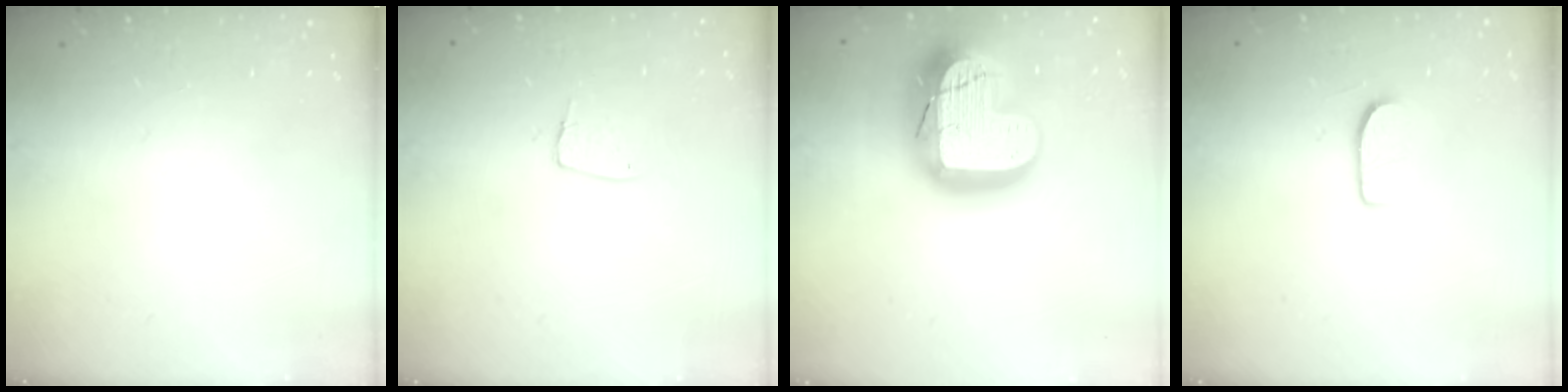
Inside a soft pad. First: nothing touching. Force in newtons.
{"total": 5.2, "press": 5.2, "slide": 0.3}
{"total": 26.0, "press": 25.9, "slide": 2.1}
{"total": 6.3, "press": 6.3, "slide": 0.7}